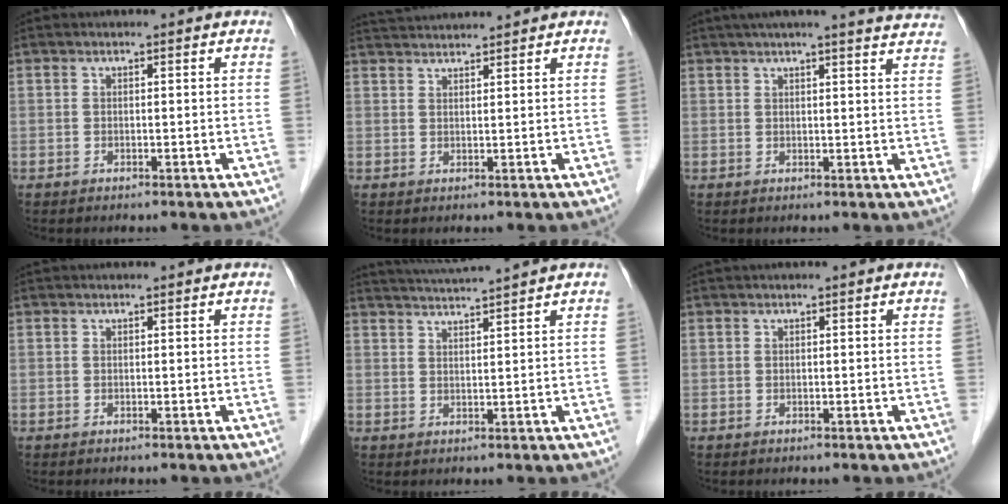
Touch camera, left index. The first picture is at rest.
{"total": 5.4, "force": [5.2, -0.7, 1.2], "torque": [-0.025, 0.027, 0.087]}
{"total": 17.2, "force": [15.6, 0.5, 7.3], "torque": [-0.102, 0.000, 0.181]}
{"total": 0.7, "force": [0.7, 0.0, 0.2], "torque": [-0.008, 0.017, 0.017]}
{"total": 6.1, "force": [5.6, -1.8, 1.8], "torque": [-0.034, 0.005, 0.090]}
{"total": 1.4, "force": [1.2, -0.3, 0.7], "torque": [-0.013, 0.020, 0.030]}